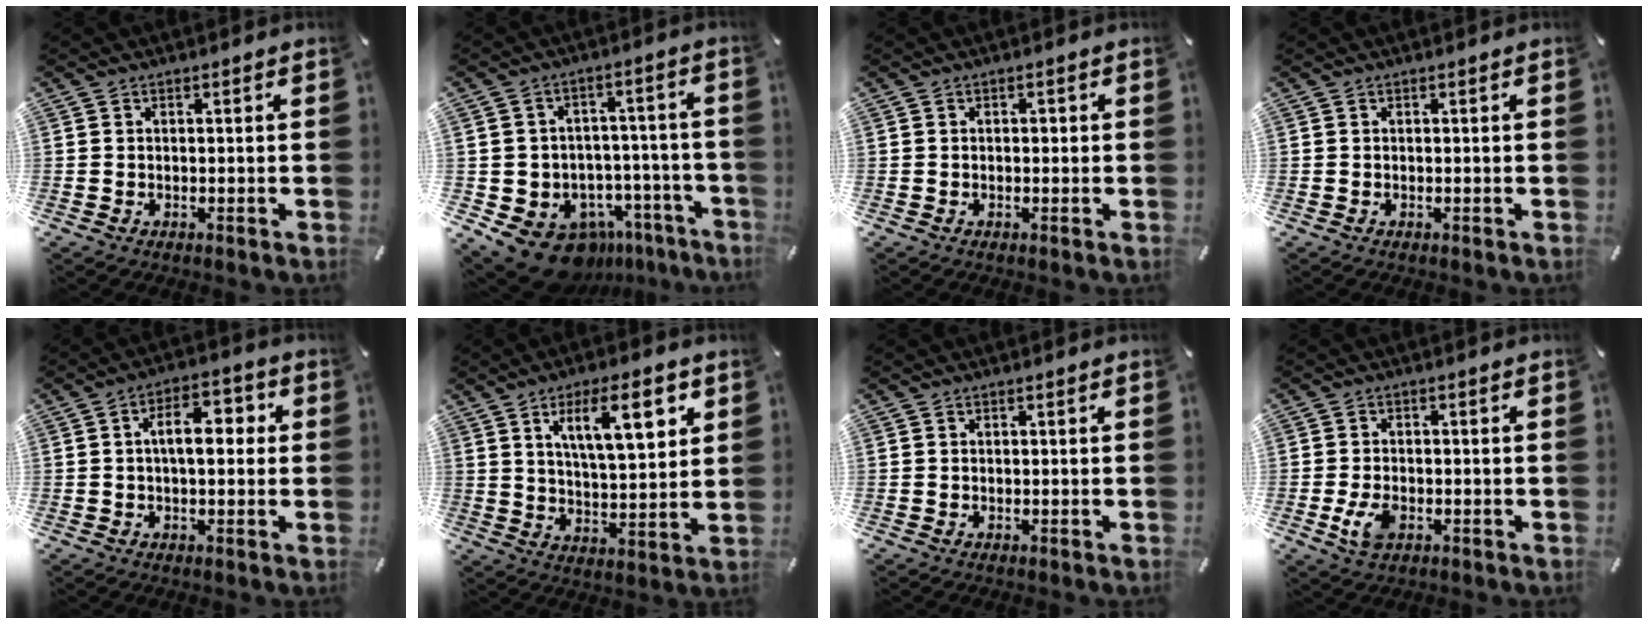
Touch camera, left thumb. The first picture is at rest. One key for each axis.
{"total": 12.3, "fx": -8.6, "fy": 7.6, "fz": 4.4, "tx": -0.071, "ty": 0.051, "tz": -0.141}
{"total": 1.0, "fx": 0.0, "fy": 0.8, "fz": 0.6, "tx": -0.012, "ty": 0.005, "tz": -0.002}
{"total": 0.0}
{"total": 8.7, "fx": 0.8, "fy": 4.6, "fz": 7.3, "tx": -0.107, "ty": 0.007, "tz": 0.005}
{"total": 14.5, "fx": 6.7, "fy": 5.3, "fz": 11.7, "tx": -0.182, "ty": -0.016, "tz": 0.108}
{"total": 0.0}
{"total": 4.9, "fx": -1.8, "fy": 2.9, "fz": 3.5, "tx": -0.084, "ty": -0.001, "tz": -0.035}